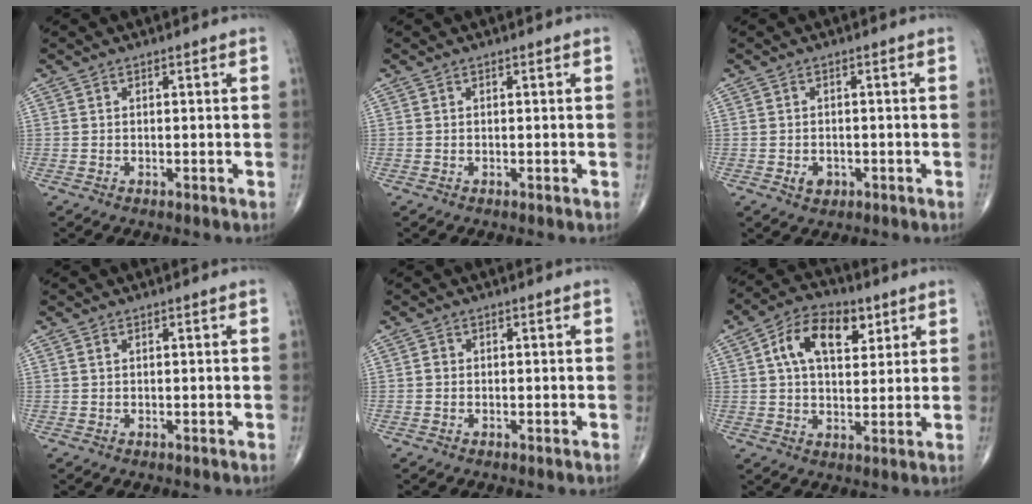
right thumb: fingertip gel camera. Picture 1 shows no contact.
{"total": 0.0}
{"total": 2.3, "force": [-0.9, 1.7, 1.3], "torque": [-0.016, 0.002, -0.009]}
{"total": 0.5, "force": [0.3, 0.3, 0.3], "torque": [-0.008, 0.002, 0.006]}
{"total": 0.7, "force": [-0.1, 0.6, 0.3], "torque": [-0.002, 0.002, -0.003]}
{"total": 12.4, "force": [4.6, 7.3, 8.9], "torque": [-0.128, 0.001, 0.073]}